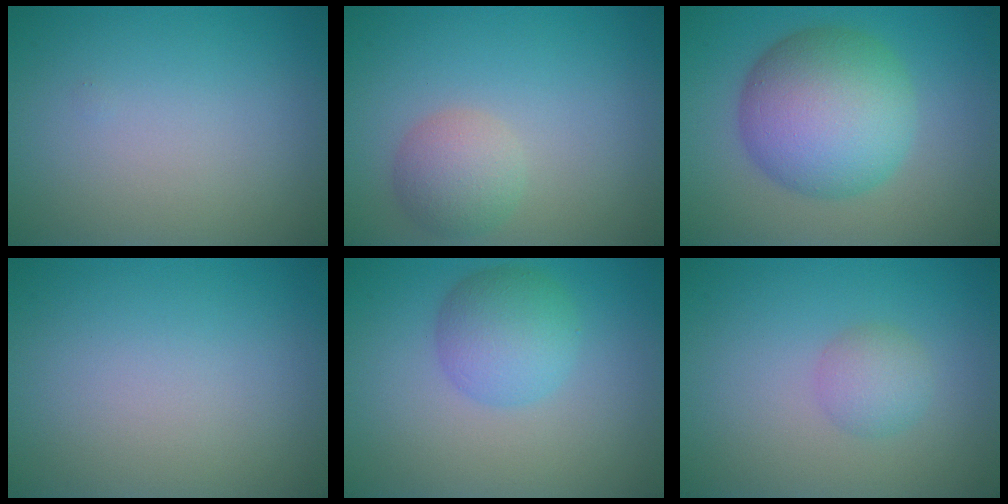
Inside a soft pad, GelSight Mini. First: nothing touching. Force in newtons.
{"total": 3.0, "press": 3.0, "slide": 0.1}
{"total": 9.4, "press": 9.4, "slide": 0.1}
{"total": 0.0}
{"total": 4.0, "press": 4.0, "slide": 0.0}
{"total": 2.0, "press": 2.0, "slide": 0.2}